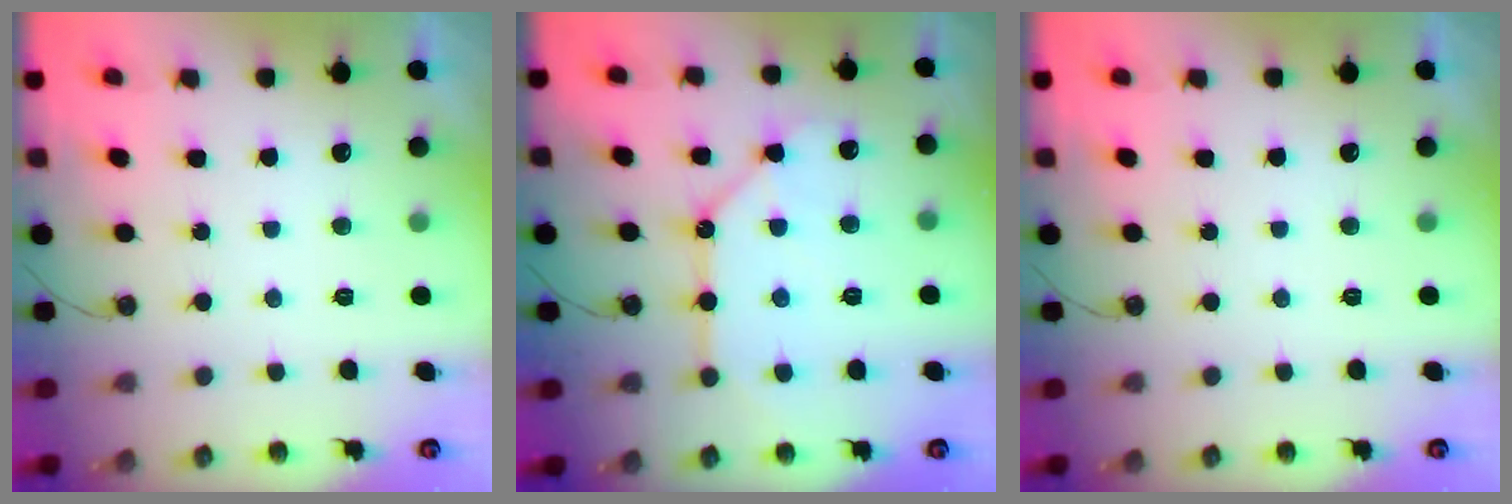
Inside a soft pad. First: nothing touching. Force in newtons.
{"total": 13.1, "press": 13.1, "slide": 1.5}
{"total": 0.0}